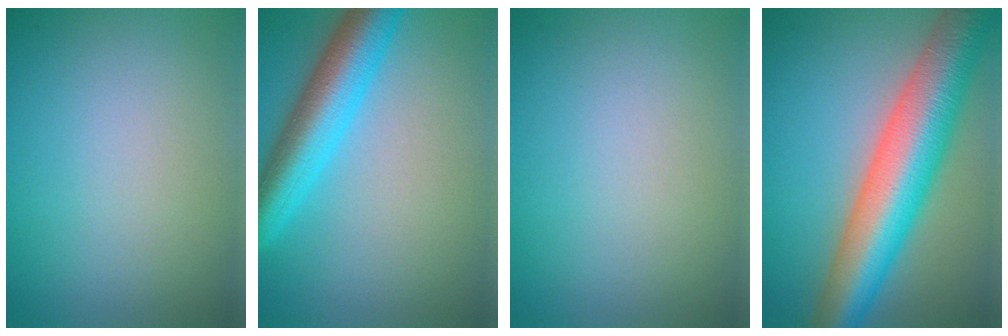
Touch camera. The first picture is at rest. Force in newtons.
{"total": 6.4, "press": 6.4, "slide": 0.3}
{"total": 0.0}
{"total": 11.6, "press": 11.6, "slide": 0.4}